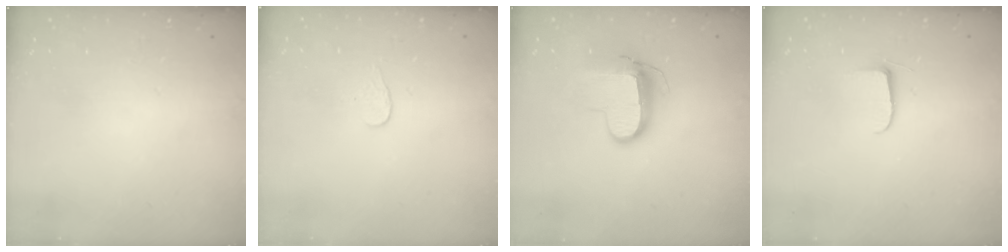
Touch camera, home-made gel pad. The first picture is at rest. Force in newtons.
{"total": 3.4, "press": 3.4, "slide": 0.3}
{"total": 10.8, "press": 10.8, "slide": 0.9}
{"total": 5.1, "press": 5.1, "slide": 0.5}